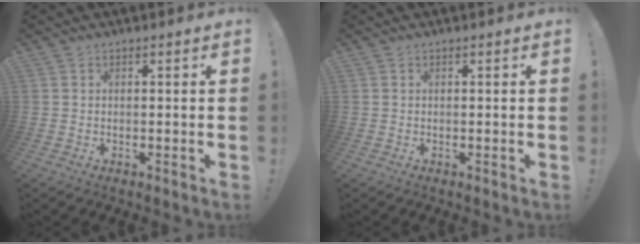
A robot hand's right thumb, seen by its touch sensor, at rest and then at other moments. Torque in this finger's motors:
{"motor_torque": [-0.01, 0.00, 0.00, 0.00, 0.00]}